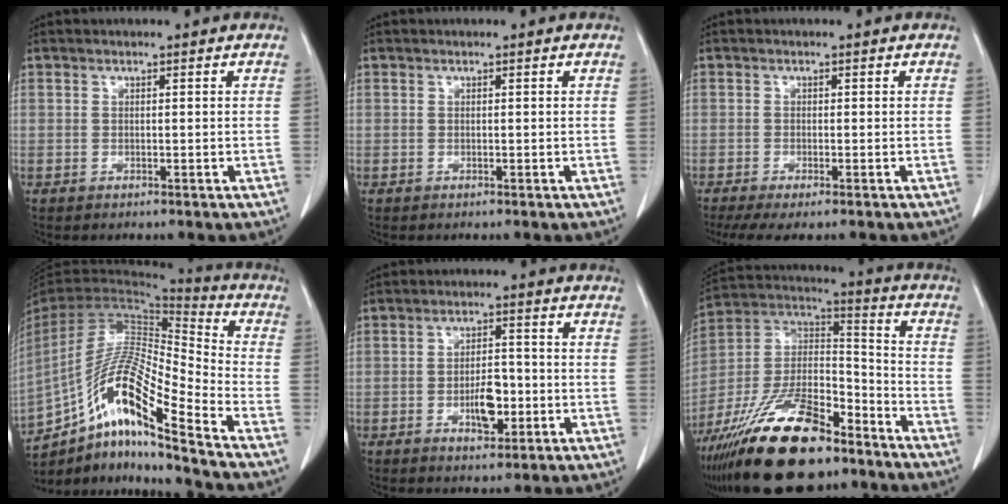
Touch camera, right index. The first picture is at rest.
{"total": 0.0}
{"total": 5.9, "force": [-4.6, 0.8, 3.7], "torque": [-0.057, -0.012, -0.072]}
{"total": 17.2, "force": [-11.2, 0.8, 13.0], "torque": [-0.255, 0.005, -0.203]}
{"total": 5.5, "force": [-1.7, 2.4, 4.7], "torque": [-0.080, 0.003, -0.024]}
{"total": 24.8, "force": [-17.4, 8.4, 15.6], "torque": [-0.312, -0.006, -0.309]}